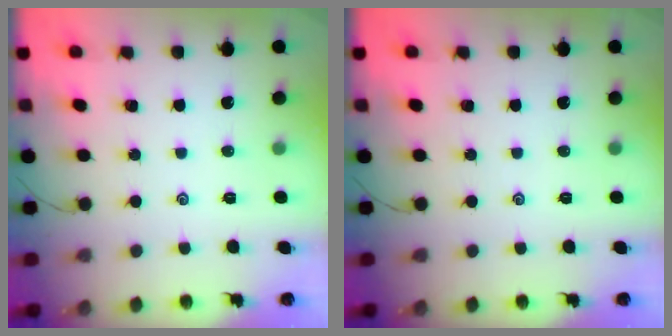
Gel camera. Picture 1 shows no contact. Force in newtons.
{"total": 0.0}